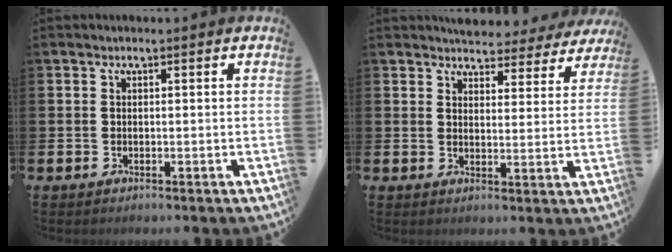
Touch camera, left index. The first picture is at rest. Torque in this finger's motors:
{"motor_torque": [0.69, -1.06, -0.03, 0.03]}